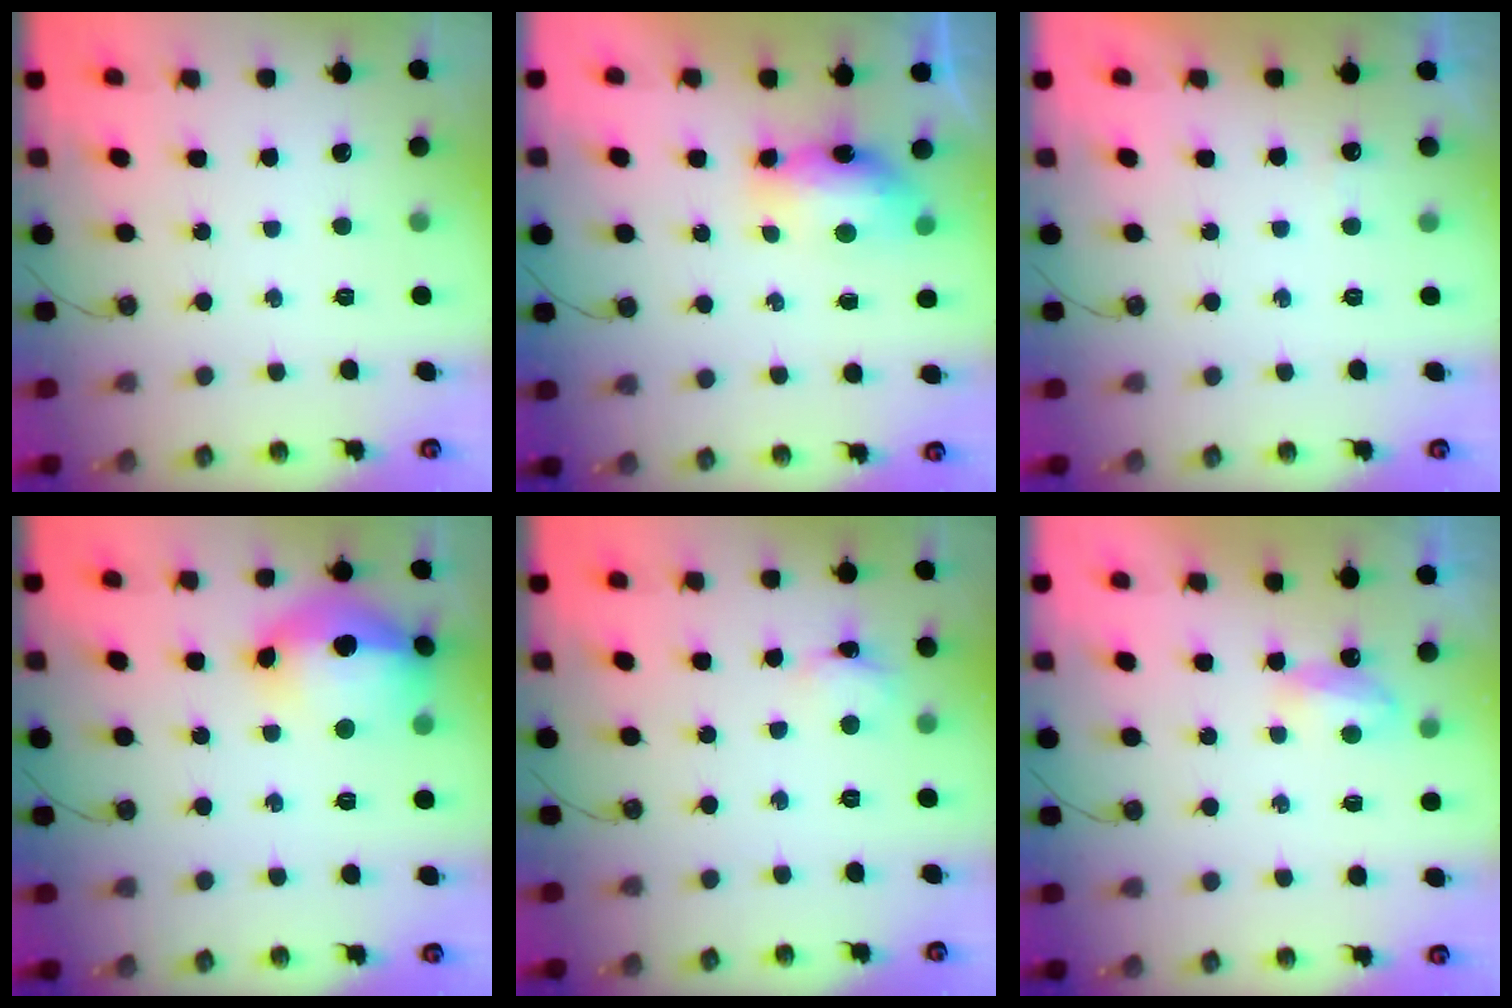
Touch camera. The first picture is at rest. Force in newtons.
{"total": 8.4, "press": 8.4, "slide": 0.6}
{"total": 2.9, "press": 2.8, "slide": 0.7}
{"total": 17.5, "press": 17.4, "slide": 1.9}
{"total": 2.9, "press": 2.9, "slide": 0.2}
{"total": 4.4, "press": 4.4, "slide": 0.6}